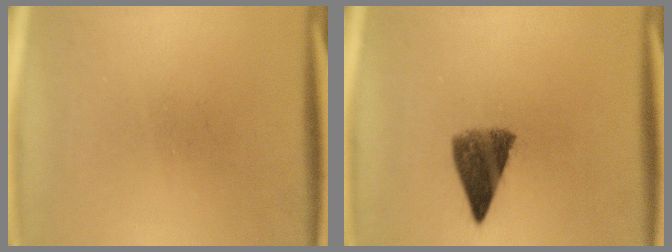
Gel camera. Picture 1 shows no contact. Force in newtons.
{"total": 6.7}